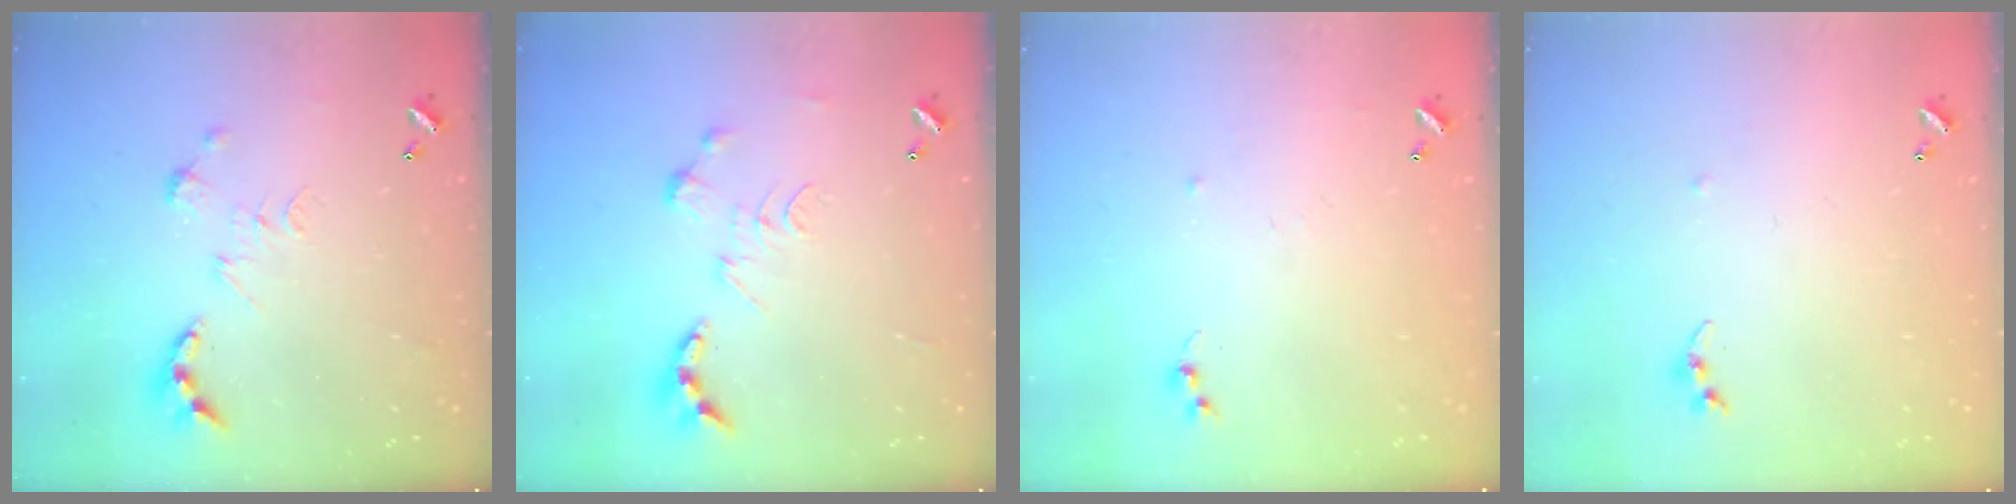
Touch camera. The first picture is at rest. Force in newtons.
{"total": 0.0}
{"total": 5.8, "press": 5.7, "slide": 0.8}
{"total": 5.0, "press": 5.0, "slide": 0.6}